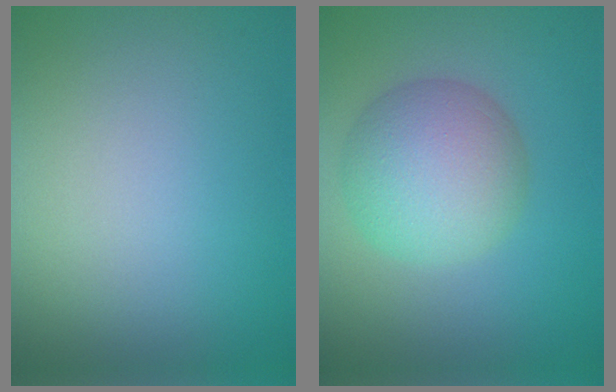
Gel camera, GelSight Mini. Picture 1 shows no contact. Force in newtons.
{"total": 6.6, "press": 6.6, "slide": 0.3}